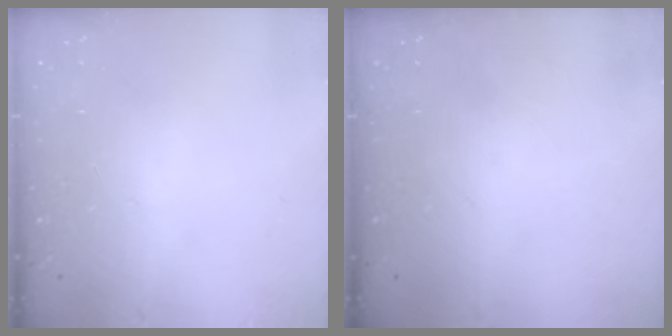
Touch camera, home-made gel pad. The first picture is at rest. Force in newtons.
{"total": 0.0}